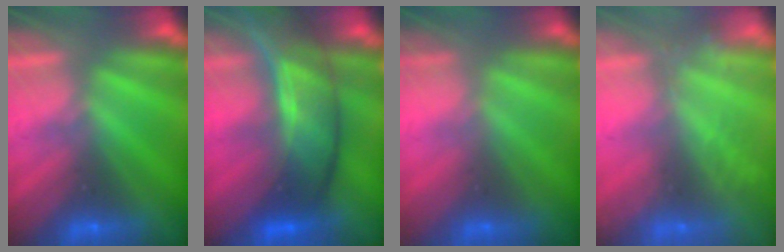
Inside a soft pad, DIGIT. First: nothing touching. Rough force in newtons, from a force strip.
{"total": 7.7}
{"total": 2.4}
{"total": 2.2}